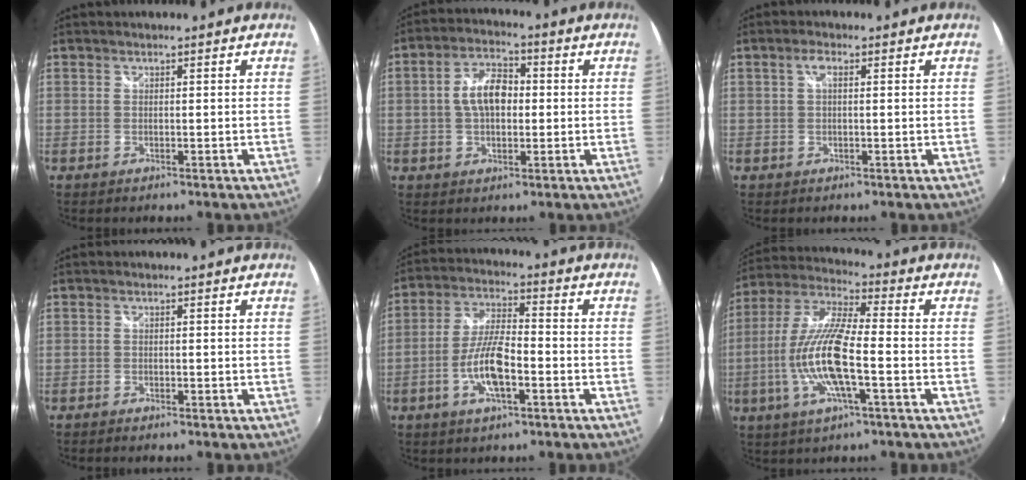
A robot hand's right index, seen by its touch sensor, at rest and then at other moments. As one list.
[{"total": 8.0, "force": [0.2, 4.7, 6.5], "torque": [-0.122, 0.017, 0.004]}, {"total": 2.0, "force": [0.5, 0.7, 1.8], "torque": [-0.036, 0.007, 0.006]}, {"total": 1.1, "force": [-1.1, 0.3, 0.3], "torque": [-0.010, -0.006, -0.020]}, {"total": 9.5, "force": [-3.6, 2.6, 8.4], "torque": [-0.172, 0.003, -0.067]}, {"total": 14.6, "force": [-3.7, 2.5, 13.9], "torque": [-0.279, -0.006, -0.072]}]